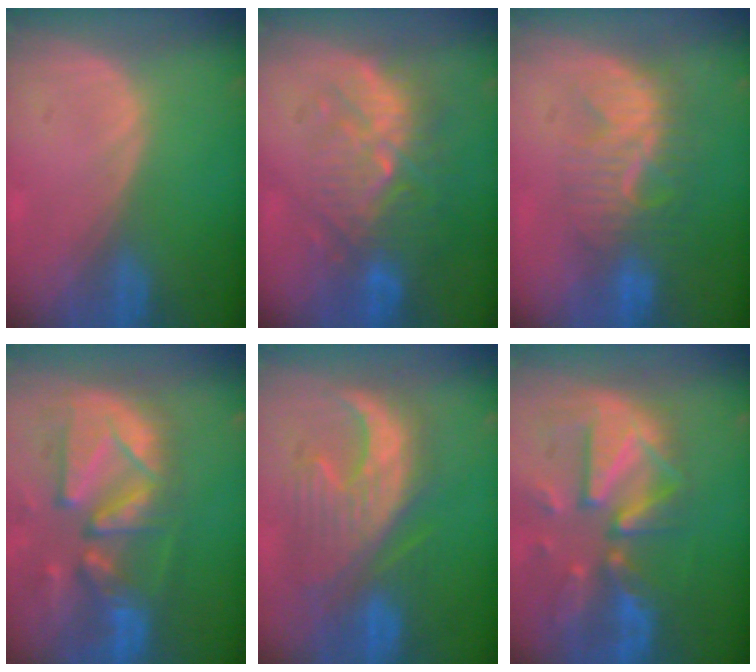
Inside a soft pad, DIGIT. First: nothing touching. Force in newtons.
{"total": 10.3, "press": 9.5, "slide": 3.9}
{"total": 8.4, "press": 8.1, "slide": 2.4}
{"total": 13.2, "press": 11.3, "slide": 6.9}
{"total": 10.5, "press": 10.2, "slide": 2.5}
{"total": 12.1, "press": 10.5, "slide": 6.1}